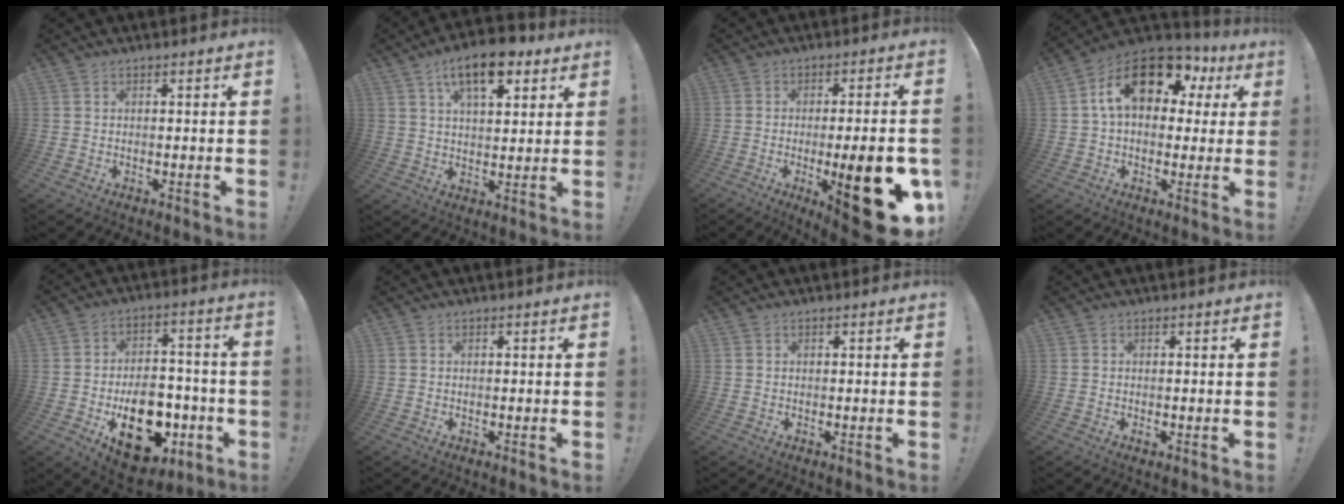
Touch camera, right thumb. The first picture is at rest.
{"total": 12.7, "force": [7.1, 5.5, 9.0], "torque": [-0.140, -0.023, 0.123]}
{"total": 23.4, "force": [-6.8, 5.8, 21.6], "torque": [-0.293, 0.015, -0.089]}
{"total": 18.0, "force": [7.1, 10.2, 13.0], "torque": [-0.203, -0.016, 0.123]}
{"total": 19.1, "force": [-6.7, 12.5, 12.8], "torque": [-0.172, 0.052, -0.089]}
{"total": 0.0}
{"total": 0.0}
{"total": 0.0}